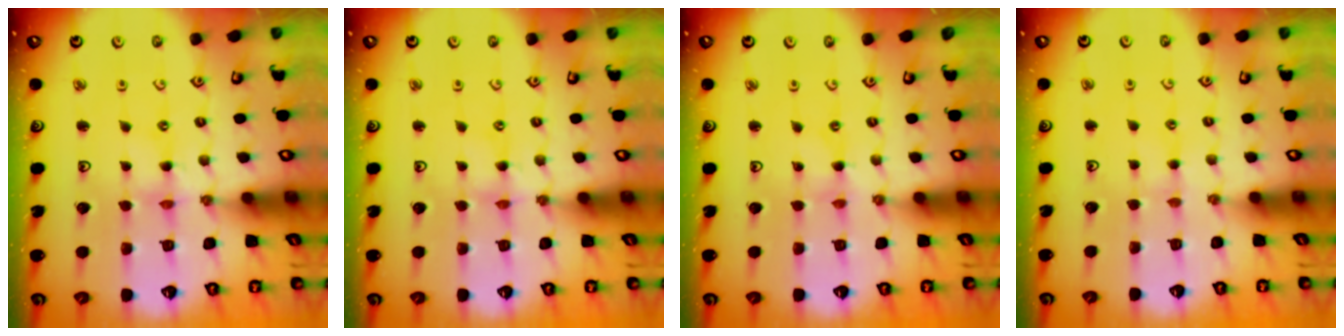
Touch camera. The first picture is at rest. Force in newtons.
{"total": 1.1, "press": 1.1, "slide": 0.1}
{"total": 0.0}
{"total": 1.3, "press": 1.2, "slide": 0.3}